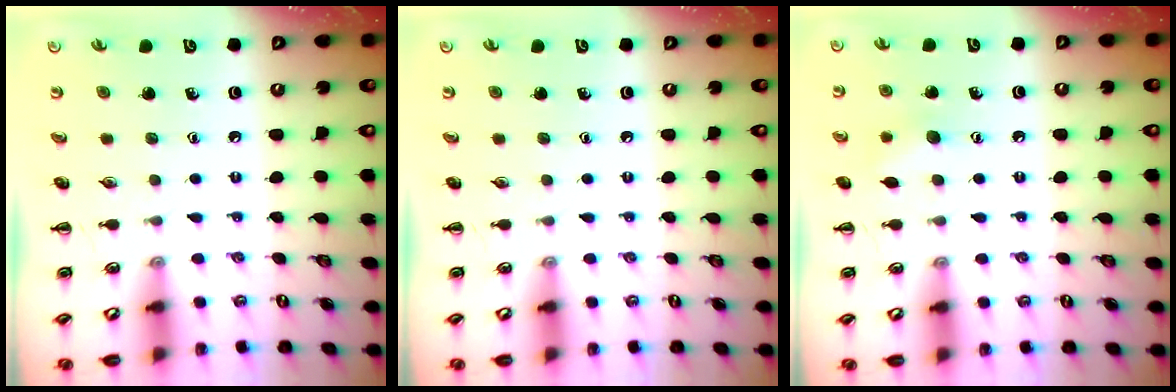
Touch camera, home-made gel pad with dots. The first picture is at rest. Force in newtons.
{"total": 0.0}
{"total": 6.6, "press": 6.5, "slide": 1.5}